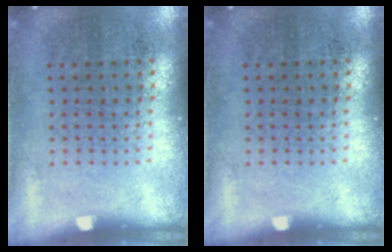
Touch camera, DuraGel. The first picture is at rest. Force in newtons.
{"total": 0.0}